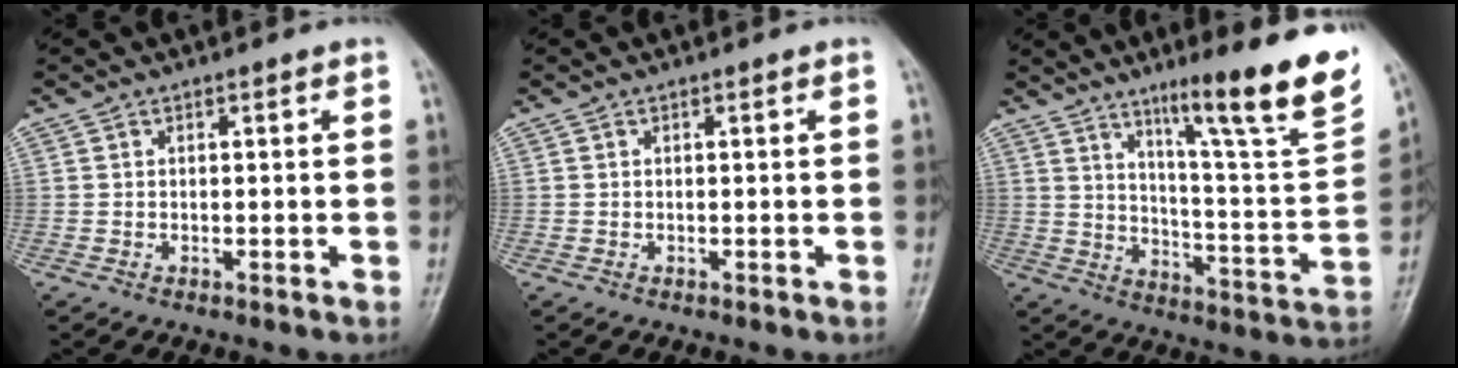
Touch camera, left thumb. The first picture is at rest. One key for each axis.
{"total": 0.0}
{"total": 21.8, "fx": 13.7, "fy": 2.4, "fz": 16.9, "tx": -0.213, "ty": -0.068, "tz": 0.211}